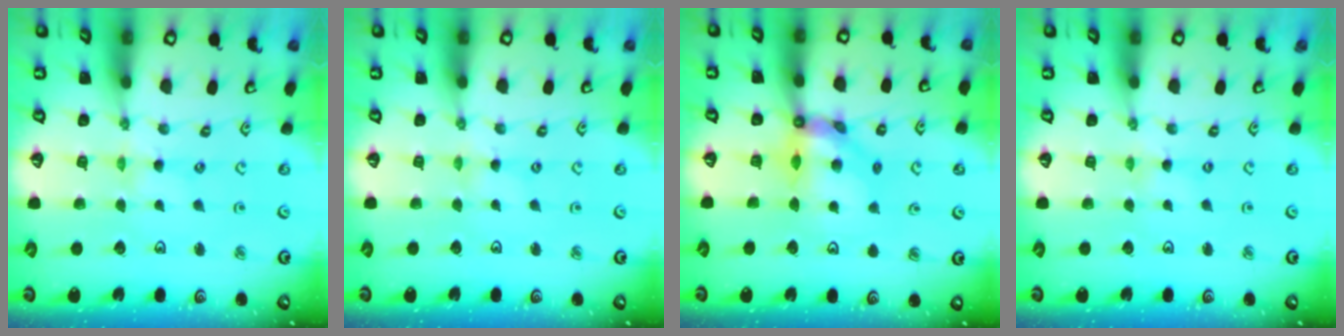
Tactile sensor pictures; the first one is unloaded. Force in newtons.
{"total": 0.9, "press": 0.8, "slide": 0.2}
{"total": 9.7, "press": 9.4, "slide": 2.5}
{"total": 0.0}